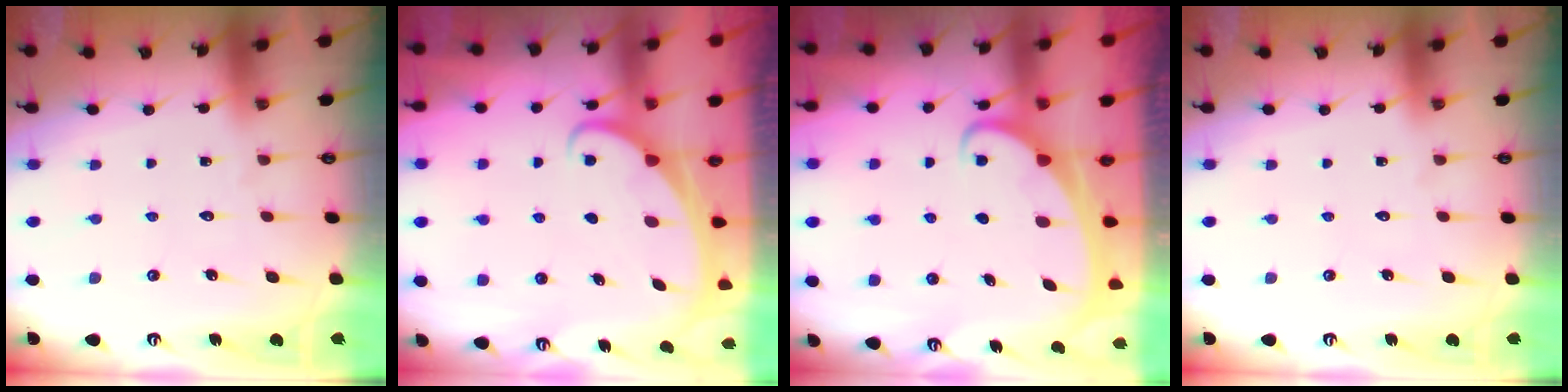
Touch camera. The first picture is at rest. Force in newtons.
{"total": 2.2, "press": 2.2, "slide": 0.3}
{"total": 2.0, "press": 2.0, "slide": 0.3}
{"total": 0.0}